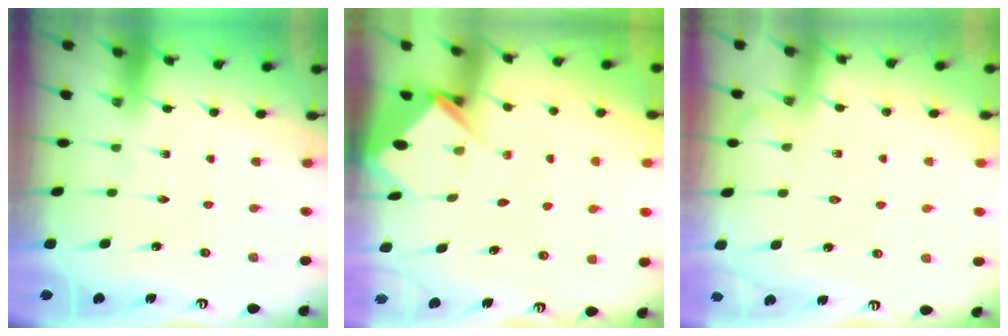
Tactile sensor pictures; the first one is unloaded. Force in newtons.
{"total": 3.6, "press": 3.6, "slide": 0.2}
{"total": 5.3, "press": 5.3, "slide": 0.7}